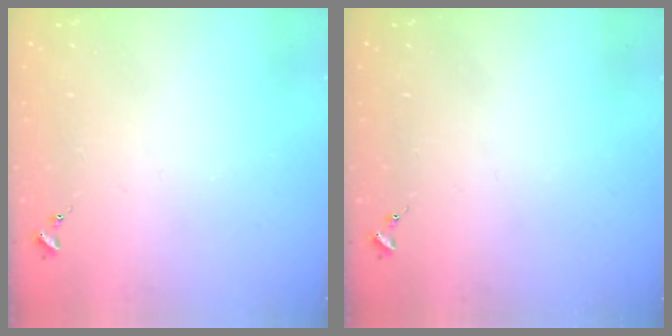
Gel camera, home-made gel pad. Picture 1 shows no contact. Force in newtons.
{"total": 0.0}